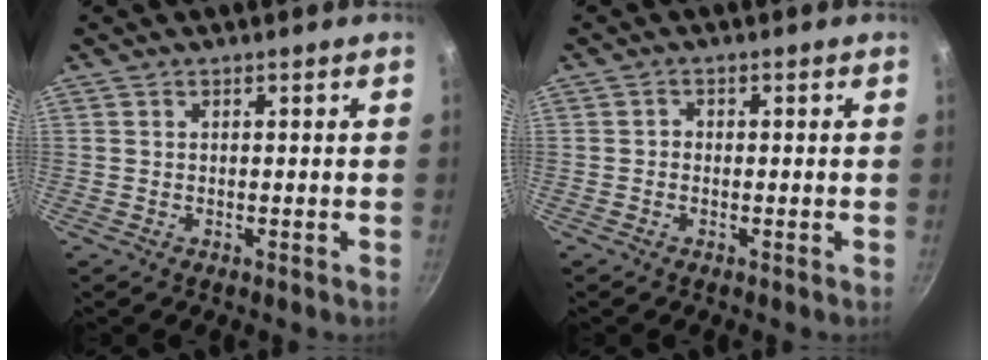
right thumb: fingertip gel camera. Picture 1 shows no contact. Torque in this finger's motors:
{"motor_torque": [-0.28, -0.16, 0.06, -0.04, 0.00]}